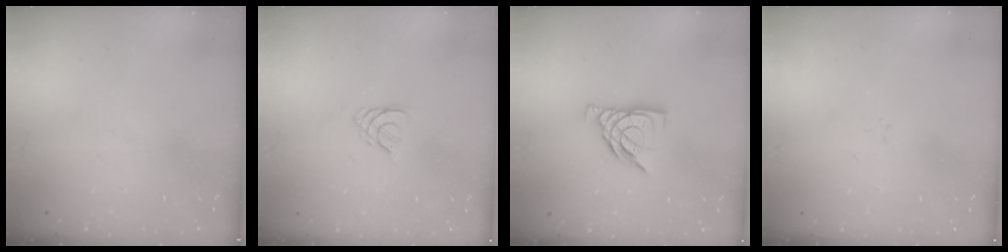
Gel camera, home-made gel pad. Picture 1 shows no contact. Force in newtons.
{"total": 2.6, "press": 2.5, "slide": 0.5}
{"total": 9.1, "press": 9.1, "slide": 0.8}
{"total": 0.0}